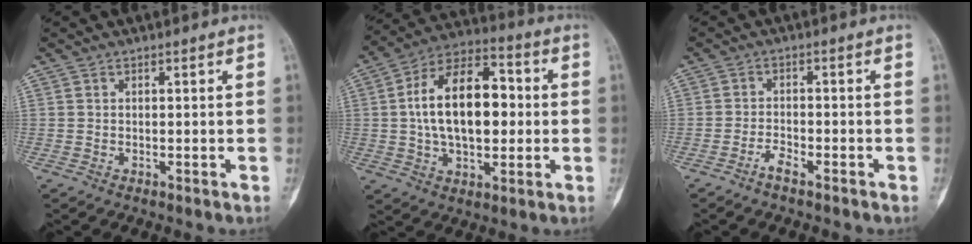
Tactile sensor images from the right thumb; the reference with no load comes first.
{"total": 18.5, "force": [1.0, 10.5, 15.2], "torque": [-0.237, 0.027, 0.012]}
{"total": 2.6, "force": [-2.0, 0.7, 1.5], "torque": [-0.033, 0.012, -0.040]}